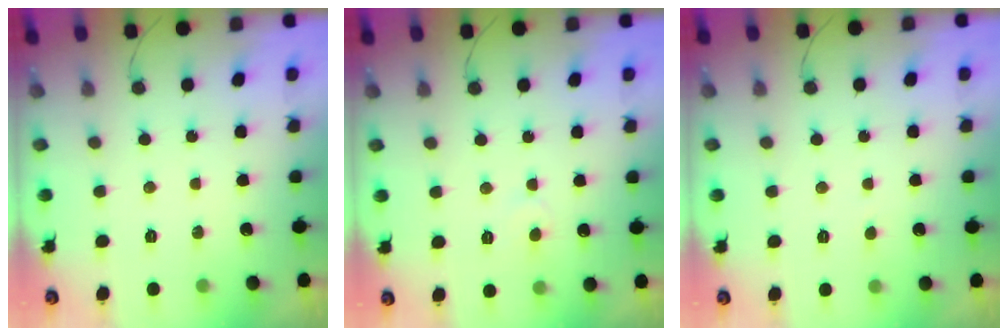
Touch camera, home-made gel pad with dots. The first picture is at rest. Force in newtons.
{"total": 3.3, "press": 3.3, "slide": 0.3}
{"total": 0.7, "press": 0.7, "slide": 0.1}